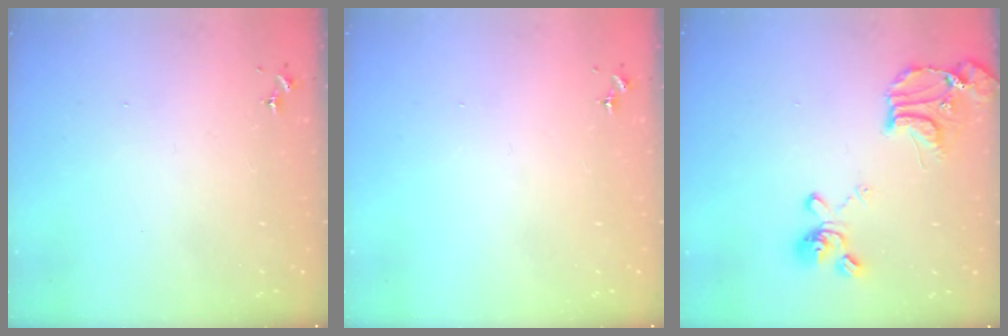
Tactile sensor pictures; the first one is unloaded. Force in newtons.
{"total": 0.0}
{"total": 17.4, "press": 17.3, "slide": 1.5}